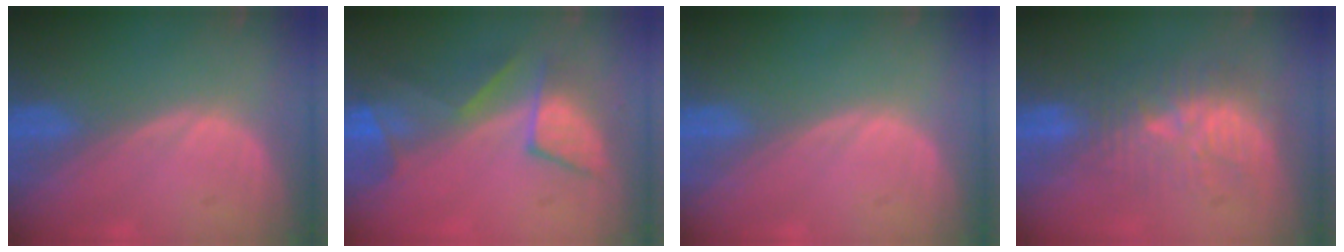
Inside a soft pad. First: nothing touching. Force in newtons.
{"total": 7.5, "press": 7.4, "slide": 1.2}
{"total": 0.0}
{"total": 10.1, "press": 9.0, "slide": 4.8}